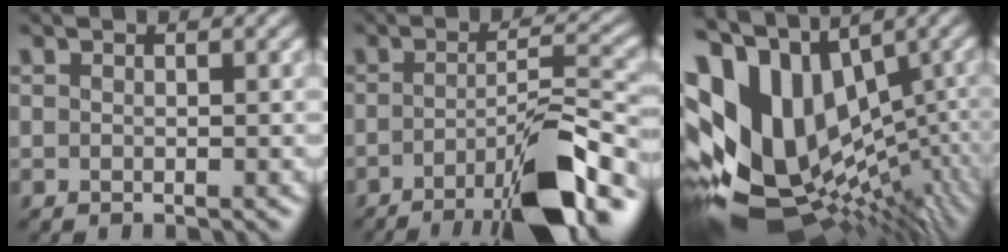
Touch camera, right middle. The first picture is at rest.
{"total": 9.4, "force": [-5.3, 1.7, 7.6], "torque": [-0.108, 0.016, -0.083]}
{"total": 15.5, "force": [2.1, 9.6, 12.0], "torque": [-0.240, 0.000, 0.071]}